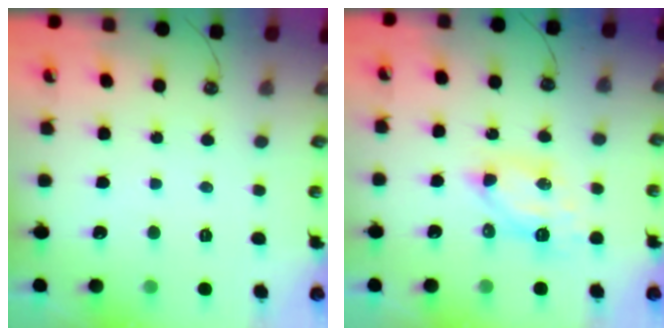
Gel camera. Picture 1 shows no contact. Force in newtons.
{"total": 6.4, "press": 6.4, "slide": 0.2}